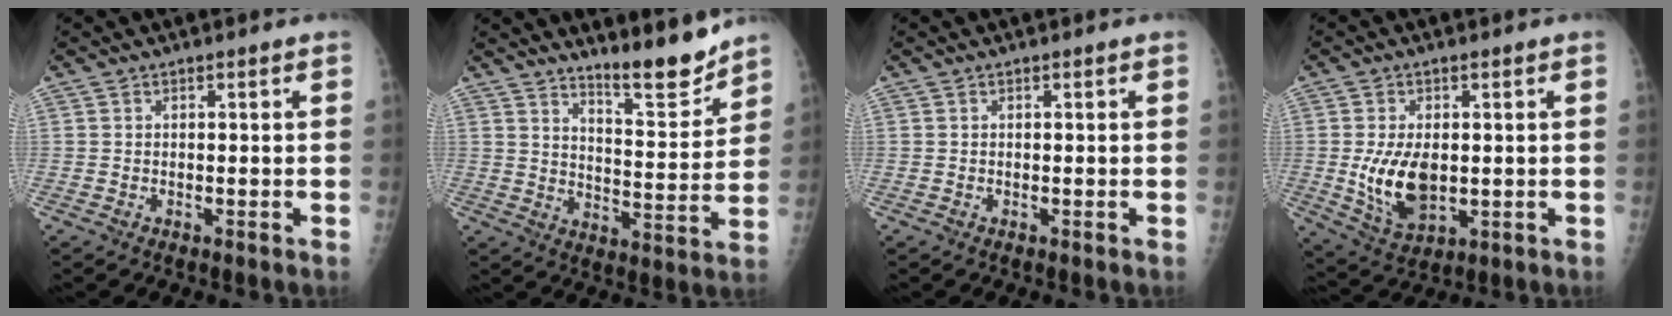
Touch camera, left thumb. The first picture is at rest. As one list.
[{"total": 9.7, "force": [8.7, 1.0, 4.2], "torque": [-0.041, -0.077, 0.145]}, {"total": 0.0}, {"total": 9.8, "force": [-0.5, 5.7, 7.9], "torque": [-0.131, -0.013, 0.009]}]